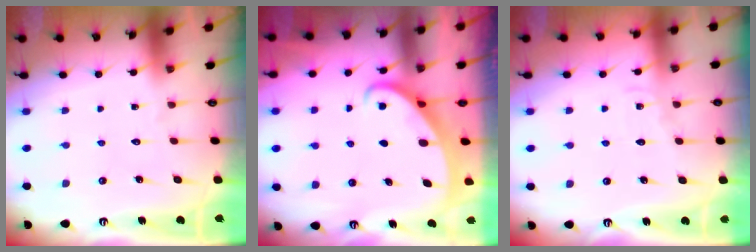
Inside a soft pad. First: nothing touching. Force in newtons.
{"total": 2.4, "press": 2.4, "slide": 0.2}
{"total": 6.9, "press": 6.8, "slide": 0.6}